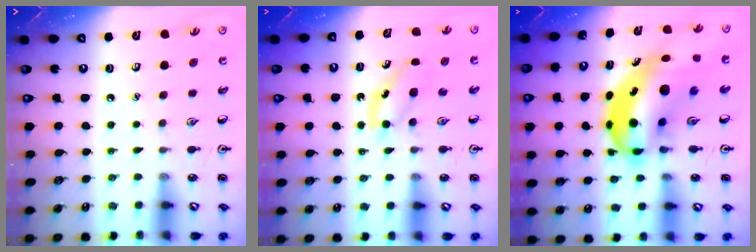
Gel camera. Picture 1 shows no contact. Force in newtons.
{"total": 4.0, "press": 3.9, "slide": 0.9}
{"total": 12.5, "press": 12.0, "slide": 3.3}